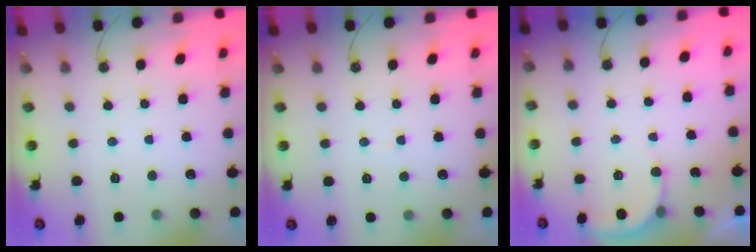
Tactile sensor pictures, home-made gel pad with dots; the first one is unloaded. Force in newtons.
{"total": 3.1, "press": 3.0, "slide": 0.3}
{"total": 2.7, "press": 2.7, "slide": 0.5}